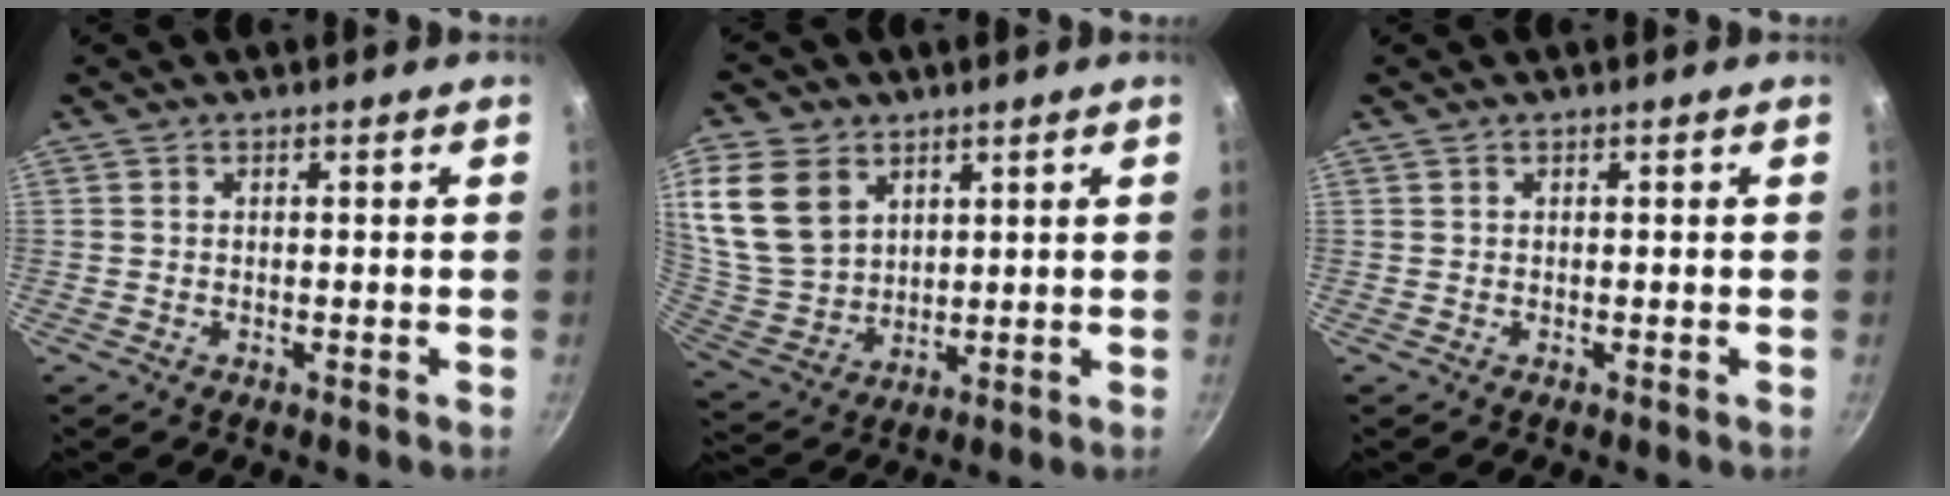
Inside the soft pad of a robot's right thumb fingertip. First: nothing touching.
{"total": 15.6, "force": [6.4, 11.4, 8.5], "torque": [-0.159, -0.023, 0.141]}
{"total": 0.0}